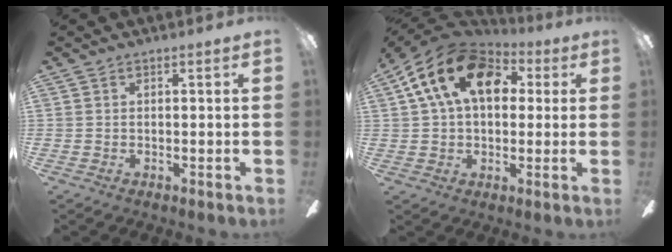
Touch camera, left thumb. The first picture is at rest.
{"total": 16.8, "force": [6.2, 10.6, 11.5], "torque": [-0.229, -0.003, 0.110]}